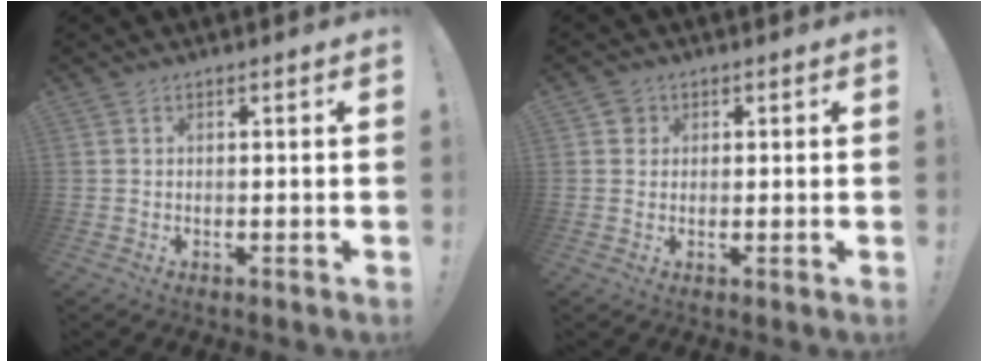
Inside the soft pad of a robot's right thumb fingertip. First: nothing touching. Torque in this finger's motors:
{"motor_torque": [-0.07, -0.15, 0.15, 0.23, 0.00]}